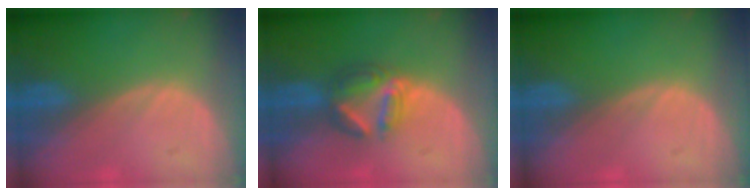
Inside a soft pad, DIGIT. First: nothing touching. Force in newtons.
{"total": 6.1, "press": 5.4, "slide": 2.7}
{"total": 0.0}